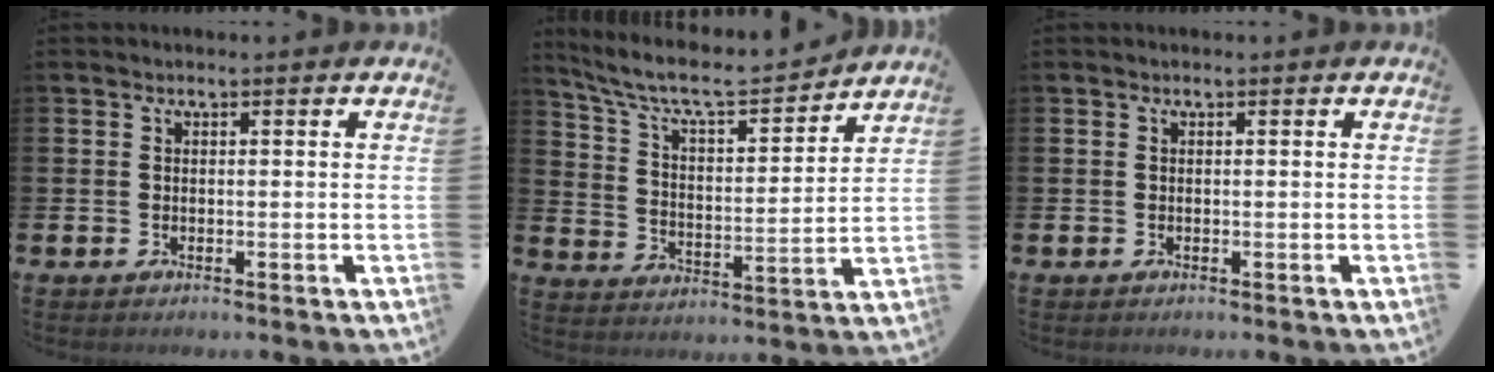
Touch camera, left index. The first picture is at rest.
{"total": 8.4, "force": [7.7, 1.6, 3.1], "torque": [-0.096, -0.052, 0.130]}
{"total": 0.0}